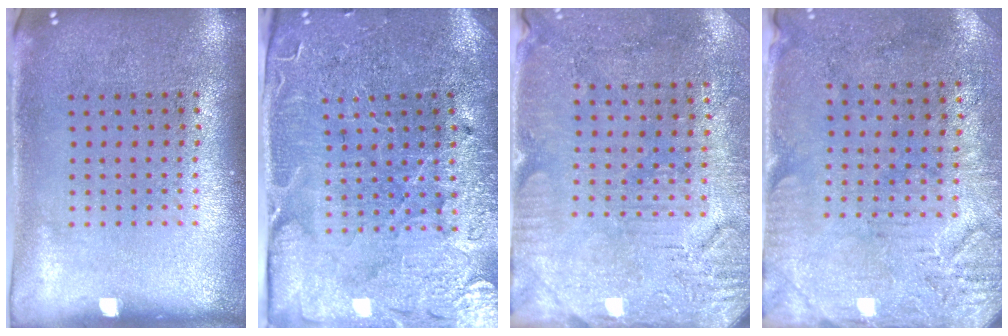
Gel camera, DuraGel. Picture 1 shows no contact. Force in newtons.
{"total": 3.7, "press": 3.6, "slide": 0.7}
{"total": 3.0, "press": 2.7, "slide": 1.2}
{"total": 3.0, "press": 2.5, "slide": 1.8}